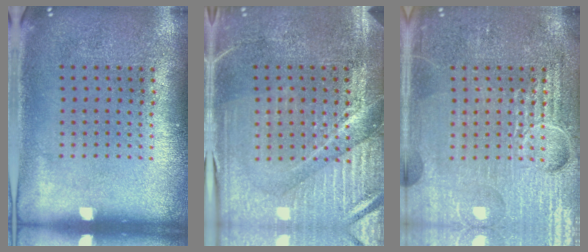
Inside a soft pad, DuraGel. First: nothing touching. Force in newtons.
{"total": 4.0, "press": 3.8, "slide": 1.2}
{"total": 7.2, "press": 7.2, "slide": 0.9}